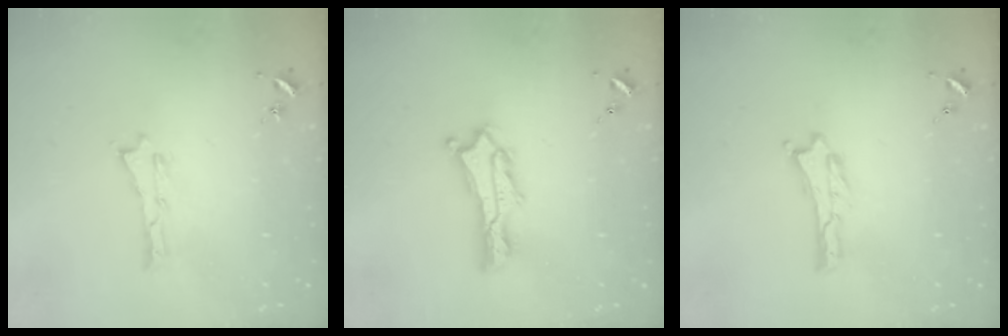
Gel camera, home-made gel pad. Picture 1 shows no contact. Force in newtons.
{"total": 2.2, "press": 2.2, "slide": 0.3}
{"total": 0.0}